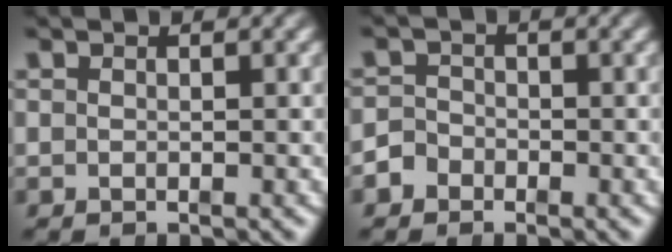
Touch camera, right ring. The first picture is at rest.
{"total": 2.4, "force": [-1.4, 1.9, 0.3], "torque": [-0.010, -0.007, -0.029]}